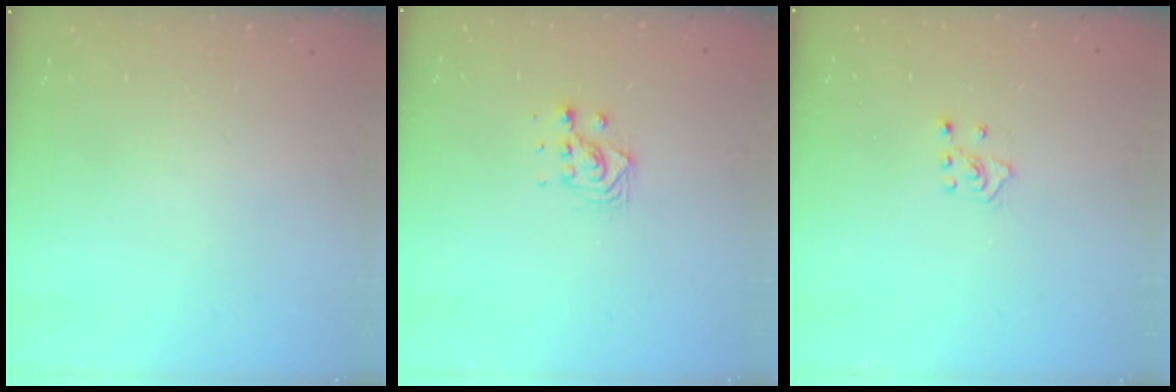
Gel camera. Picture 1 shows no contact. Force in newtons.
{"total": 5.1, "press": 5.1, "slide": 0.1}
{"total": 4.1, "press": 4.1, "slide": 0.5}